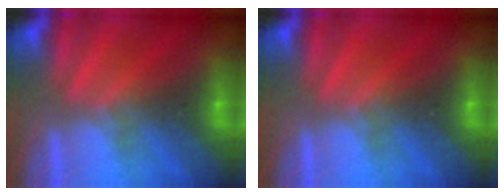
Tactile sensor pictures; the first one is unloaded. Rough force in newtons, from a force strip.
{"total": 0.0}